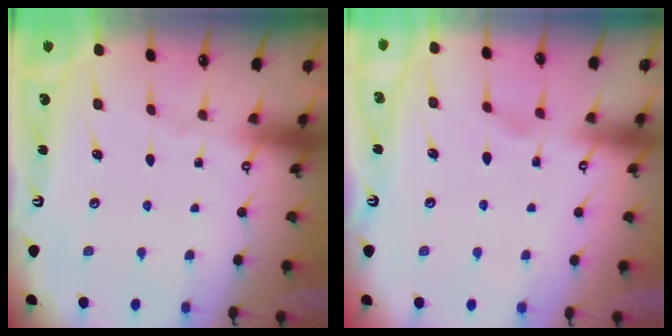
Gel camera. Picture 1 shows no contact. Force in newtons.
{"total": 1.1, "press": 0.6, "slide": 1.0}